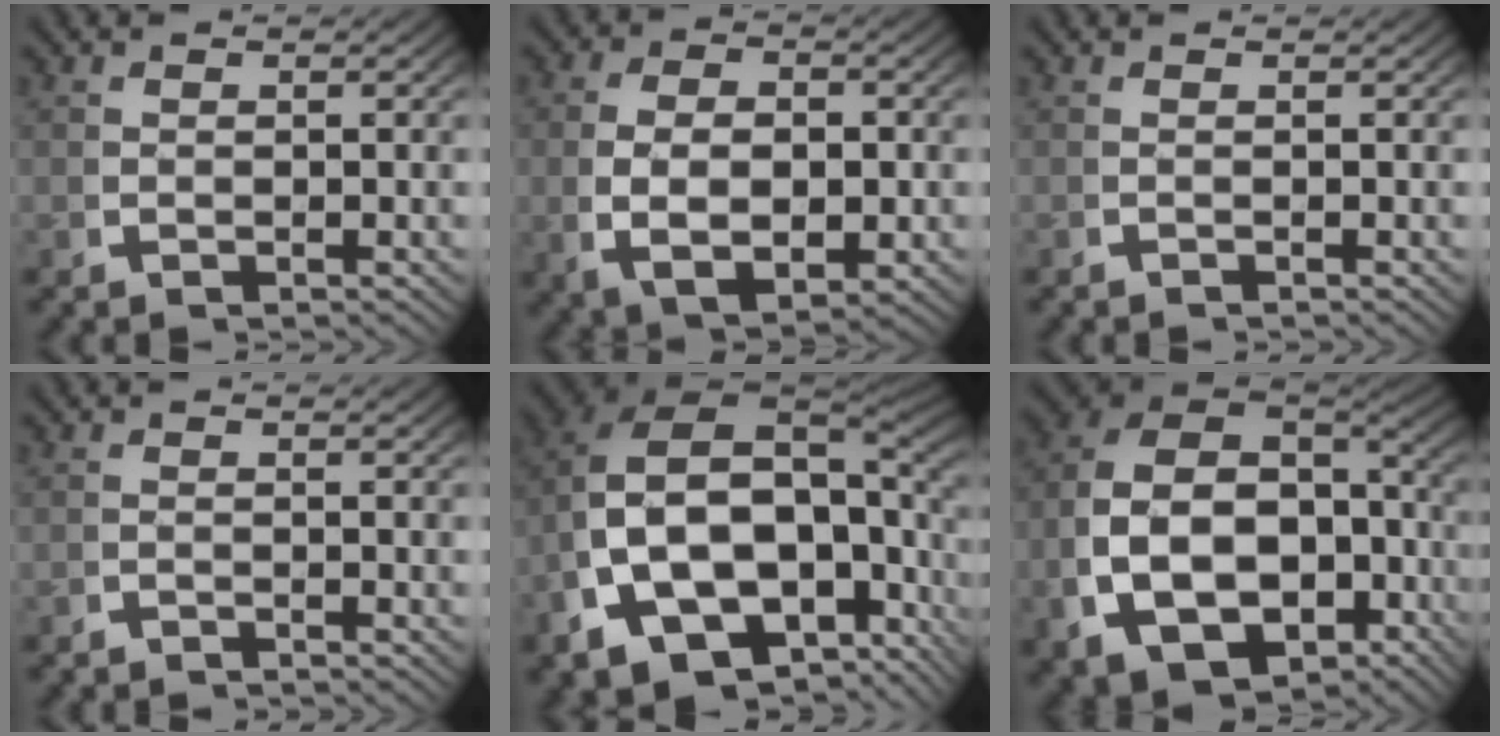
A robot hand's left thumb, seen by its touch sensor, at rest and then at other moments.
{"total": 7.4, "force": [-1.0, 4.5, 5.8], "torque": [-0.122, -0.027, 0.004]}
{"total": 1.0, "force": [-0.4, -0.9, -0.2], "torque": [0.007, 0.005, -0.005]}
{"total": 1.3, "force": [-1.0, -0.8, -0.2], "torque": [0.007, 0.002, -0.016]}
{"total": 19.5, "force": [-1.2, 13.5, 14.0], "torque": [-0.287, -0.042, -0.007]}
{"total": 15.5, "force": [-1.4, 10.7, 11.1], "torque": [-0.246, -0.048, 0.007]}